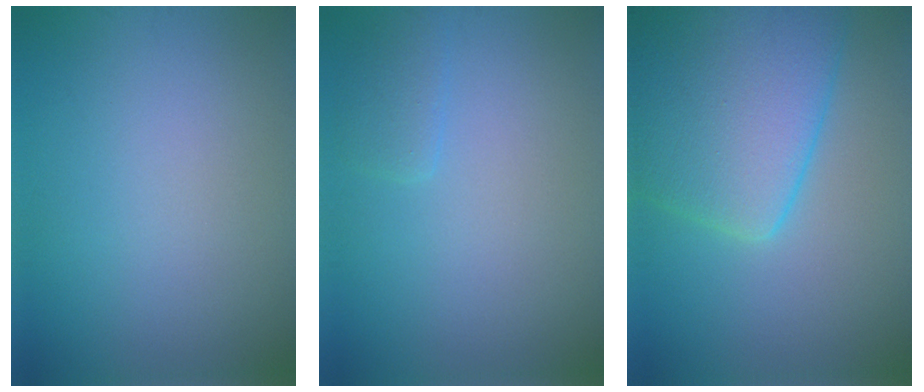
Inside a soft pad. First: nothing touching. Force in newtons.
{"total": 1.4, "press": 1.4, "slide": 0.1}
{"total": 10.0, "press": 10.0, "slide": 0.4}